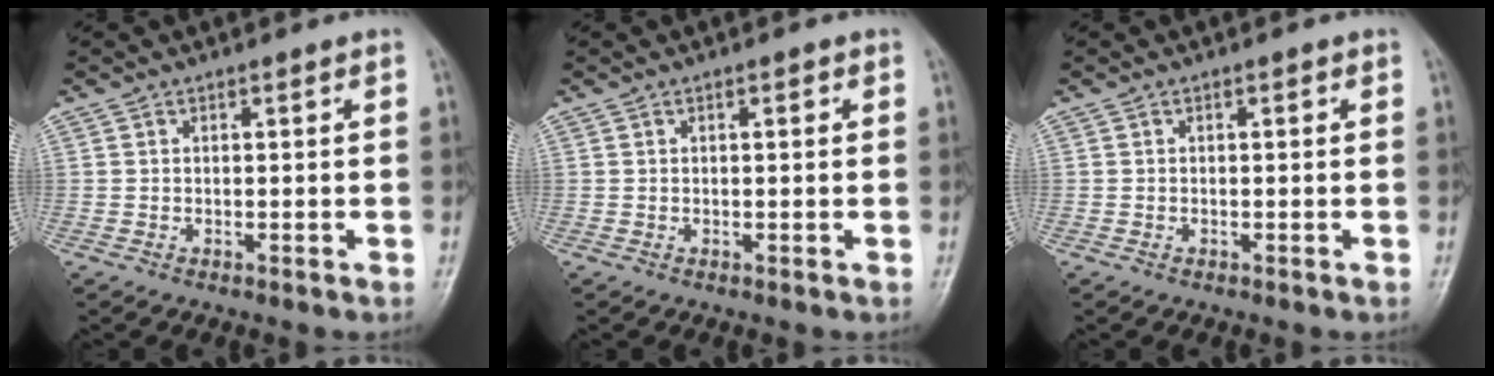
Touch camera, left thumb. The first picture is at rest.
{"total": 1.0, "force": [0.3, 0.4, 0.8], "torque": [-0.012, 0.002, 0.003]}
{"total": 0.6, "force": [0.0, 0.4, 0.4], "torque": [-0.002, 0.002, -0.001]}